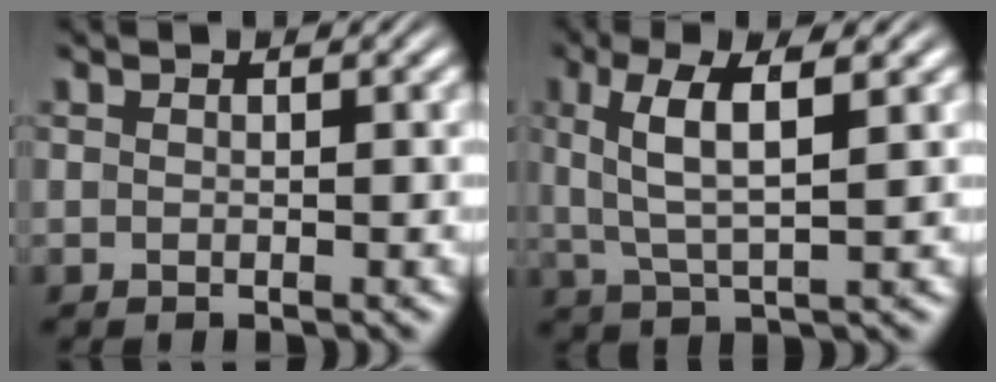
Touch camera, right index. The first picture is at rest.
{"total": 4.6, "force": [0.9, 1.5, 4.2], "torque": [-0.086, -0.002, 0.024]}